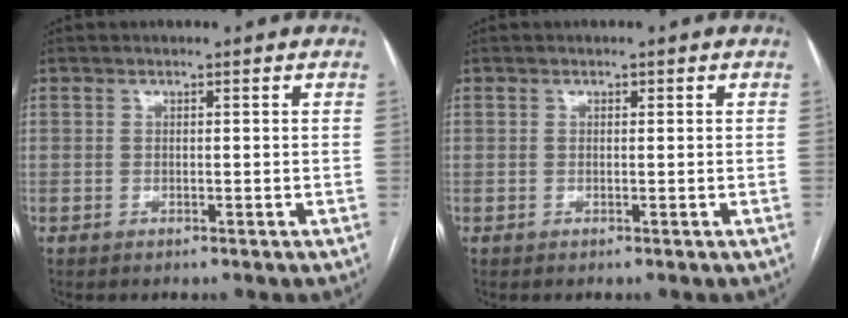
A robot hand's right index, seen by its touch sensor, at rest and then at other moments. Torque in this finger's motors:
{"motor_torque": [0.02, 0.03, -0.01, 0.00]}